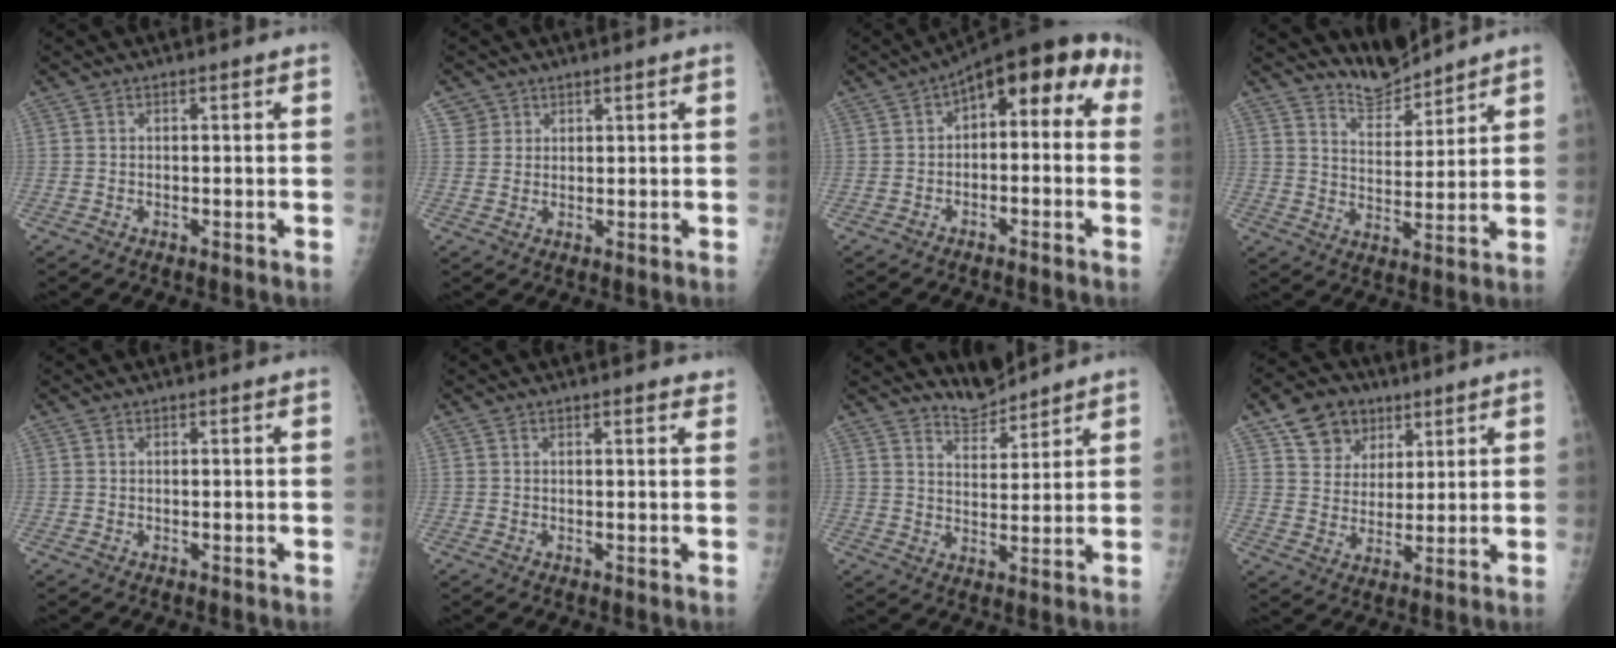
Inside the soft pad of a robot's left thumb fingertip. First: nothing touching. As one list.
[{"total": 2.3, "force": [1.6, 1.6, -0.6], "torque": [0.033, -0.006, 0.022]}, {"total": 12.7, "force": [1.8, 6.6, 10.7], "torque": [-0.102, 0.051, 0.012]}, {"total": 6.4, "force": [6.3, 1.0, 0.1], "torque": [0.010, -0.052, 0.124]}, {"total": 0.0}, {"total": 2.1, "force": [1.6, 0.7, 1.2], "torque": [-0.003, 0.000, 0.016]}, {"total": 4.9, "force": [4.8, 1.0, -0.1], "torque": [0.017, -0.040, 0.090]}, {"total": 9.3, "force": [5.4, 7.0, 2.9], "torque": [-0.018, -0.022, 0.096]}]